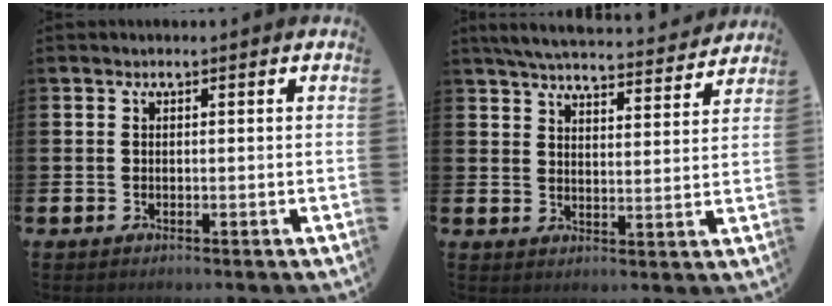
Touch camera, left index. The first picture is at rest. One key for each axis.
{"total": 5.9, "fx": 5.7, "fy": 0.5, "fz": 1.3, "tx": -0.037, "ty": -0.045, "tz": 0.098}